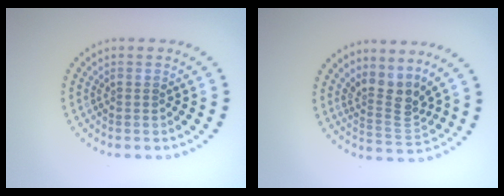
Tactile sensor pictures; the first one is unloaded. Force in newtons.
{"total": 3.3, "press": 2.3, "slide": 2.4}